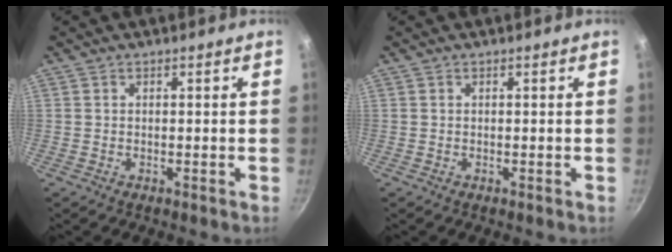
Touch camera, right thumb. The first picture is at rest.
{"total": 0.0}